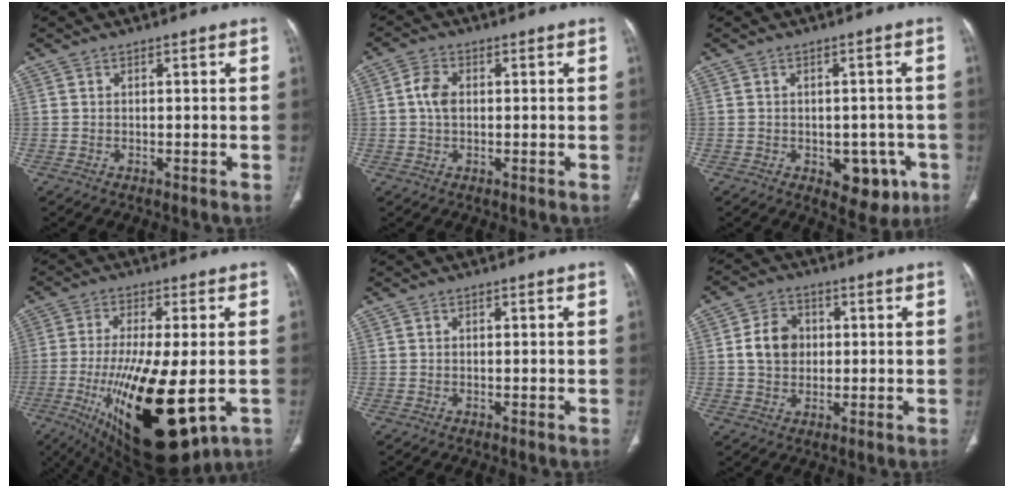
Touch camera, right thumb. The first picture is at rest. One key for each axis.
{"total": 4.1, "fx": 0.4, "fy": 2.7, "fz": 3.1, "tx": -0.063, "ty": 0.005, "tz": 0.004}
{"total": 7.8, "fx": -2.9, "fy": 4.9, "fz": 5.3, "tx": -0.030, "ty": 0.012, "tz": -0.028}
{"total": 25.0, "fx": -5.9, "fy": 8.9, "fz": 22.6, "tx": -0.399, "ty": -0.033, "tz": -0.072}
{"total": 0.0}
{"total": 7.5, "fx": 0.8, "fy": 6.1, "fz": 4.3, "tx": -0.057, "ty": 0.006, "tz": 0.010}